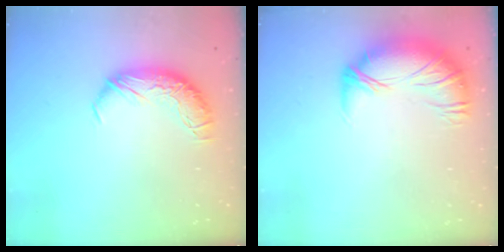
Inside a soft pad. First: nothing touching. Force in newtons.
{"total": 2.7, "press": 1.5, "slide": 2.3}